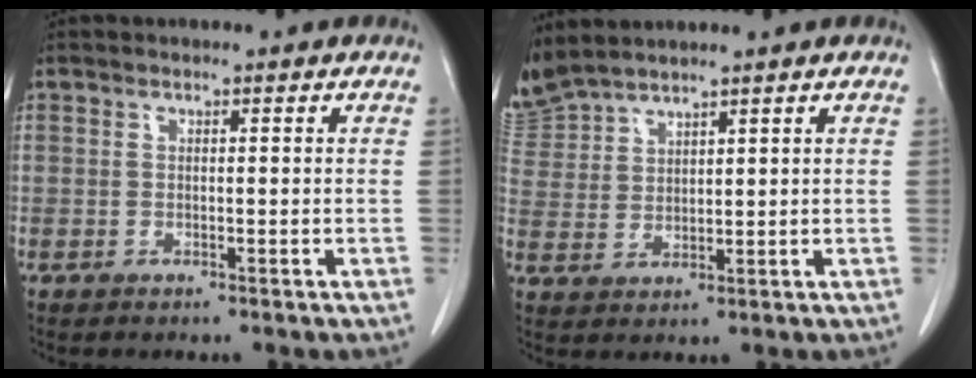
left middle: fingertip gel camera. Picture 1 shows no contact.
{"total": 6.4, "force": [6.4, 0.2, 0.9], "torque": [-0.041, 0.013, 0.142]}